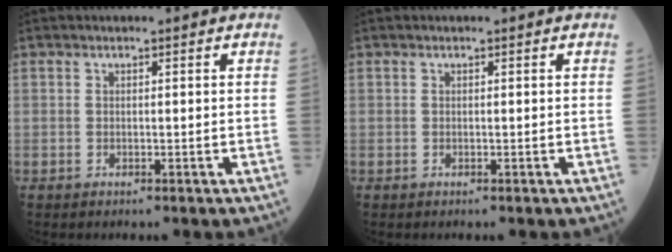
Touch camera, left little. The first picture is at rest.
{"total": 0.0}